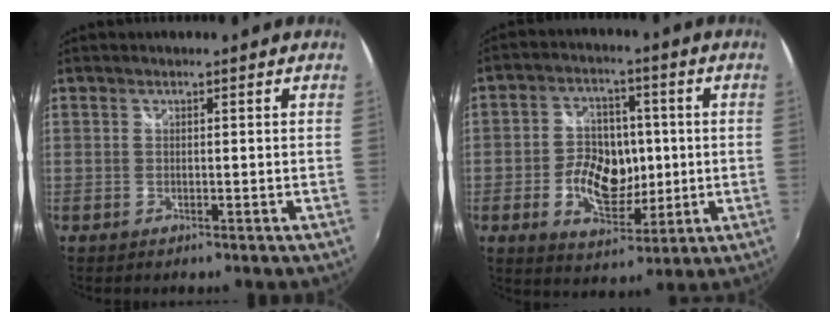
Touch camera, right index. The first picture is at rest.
{"total": 11.1, "force": [-1.4, 7.7, 7.9], "torque": [-0.154, 0.008, -0.015]}